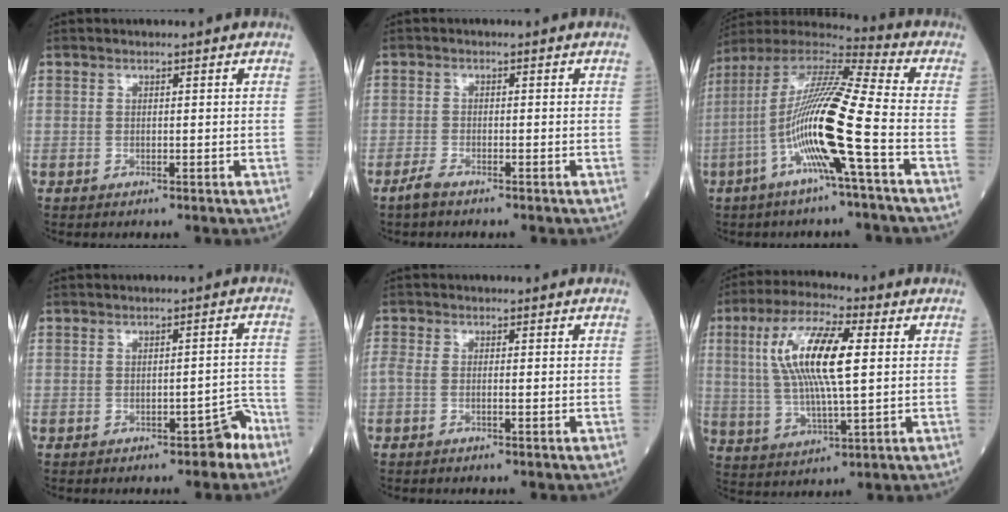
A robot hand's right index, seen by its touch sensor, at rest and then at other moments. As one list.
[{"total": 2.1, "force": [-1.7, 0.5, 1.0], "torque": [-0.033, -0.003, -0.031]}, {"total": 16.7, "force": [-4.9, -0.5, 16.0], "torque": [-0.316, 0.002, -0.105]}, {"total": 3.3, "force": [-2.3, 1.2, 2.0], "torque": [-0.017, 0.016, -0.029]}, {"total": 1.7, "force": [-0.6, 0.6, 1.5], "torque": [-0.042, 0.008, -0.012]}, {"total": 13.6, "force": [2.7, 2.7, 13.0], "torque": [-0.265, 0.014, 0.048]}]